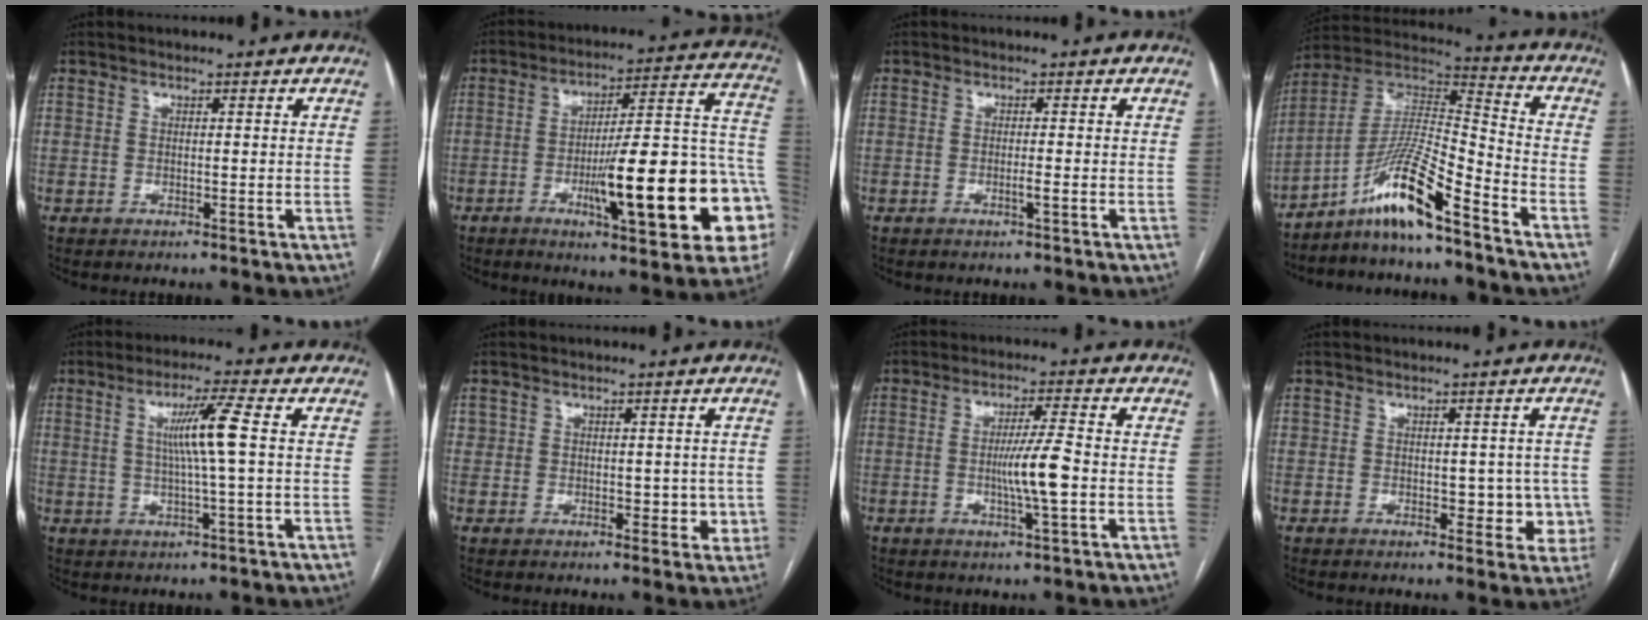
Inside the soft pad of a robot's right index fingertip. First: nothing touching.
{"total": 23.2, "force": [-6.6, 3.3, 22.0], "torque": [-0.240, 0.014, -0.087]}
{"total": 1.1, "force": [-0.5, -0.2, 1.0], "torque": [-0.020, -0.001, -0.008]}
{"total": 12.9, "force": [-8.7, 0.6, 9.5], "torque": [-0.185, 0.014, -0.162]}
{"total": 6.9, "force": [1.1, -1.0, 6.7], "torque": [-0.122, 0.001, 0.022]}
{"total": 4.0, "force": [0.4, 3.3, 2.4], "torque": [-0.021, 0.008, 0.014]}
{"total": 6.7, "force": [-1.0, -0.1, 6.7], "torque": [-0.121, -0.005, -0.019]}
{"total": 5.1, "force": [-0.3, 3.4, 3.8], "torque": [-0.027, 0.017, 0.003]}